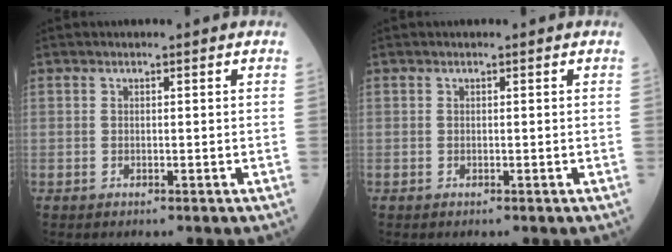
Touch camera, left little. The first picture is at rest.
{"total": 0.0}